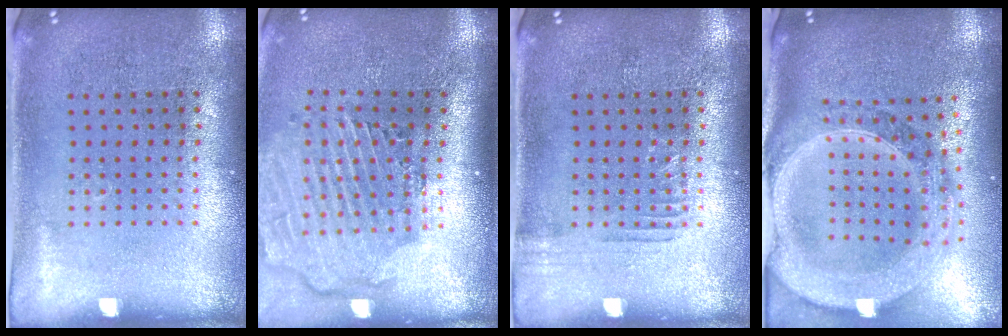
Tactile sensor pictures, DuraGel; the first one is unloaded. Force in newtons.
{"total": 2.9, "press": 2.3, "slide": 1.8}
{"total": 0.9, "press": 0.9, "slide": 0.2}
{"total": 3.2, "press": 2.7, "slide": 1.8}